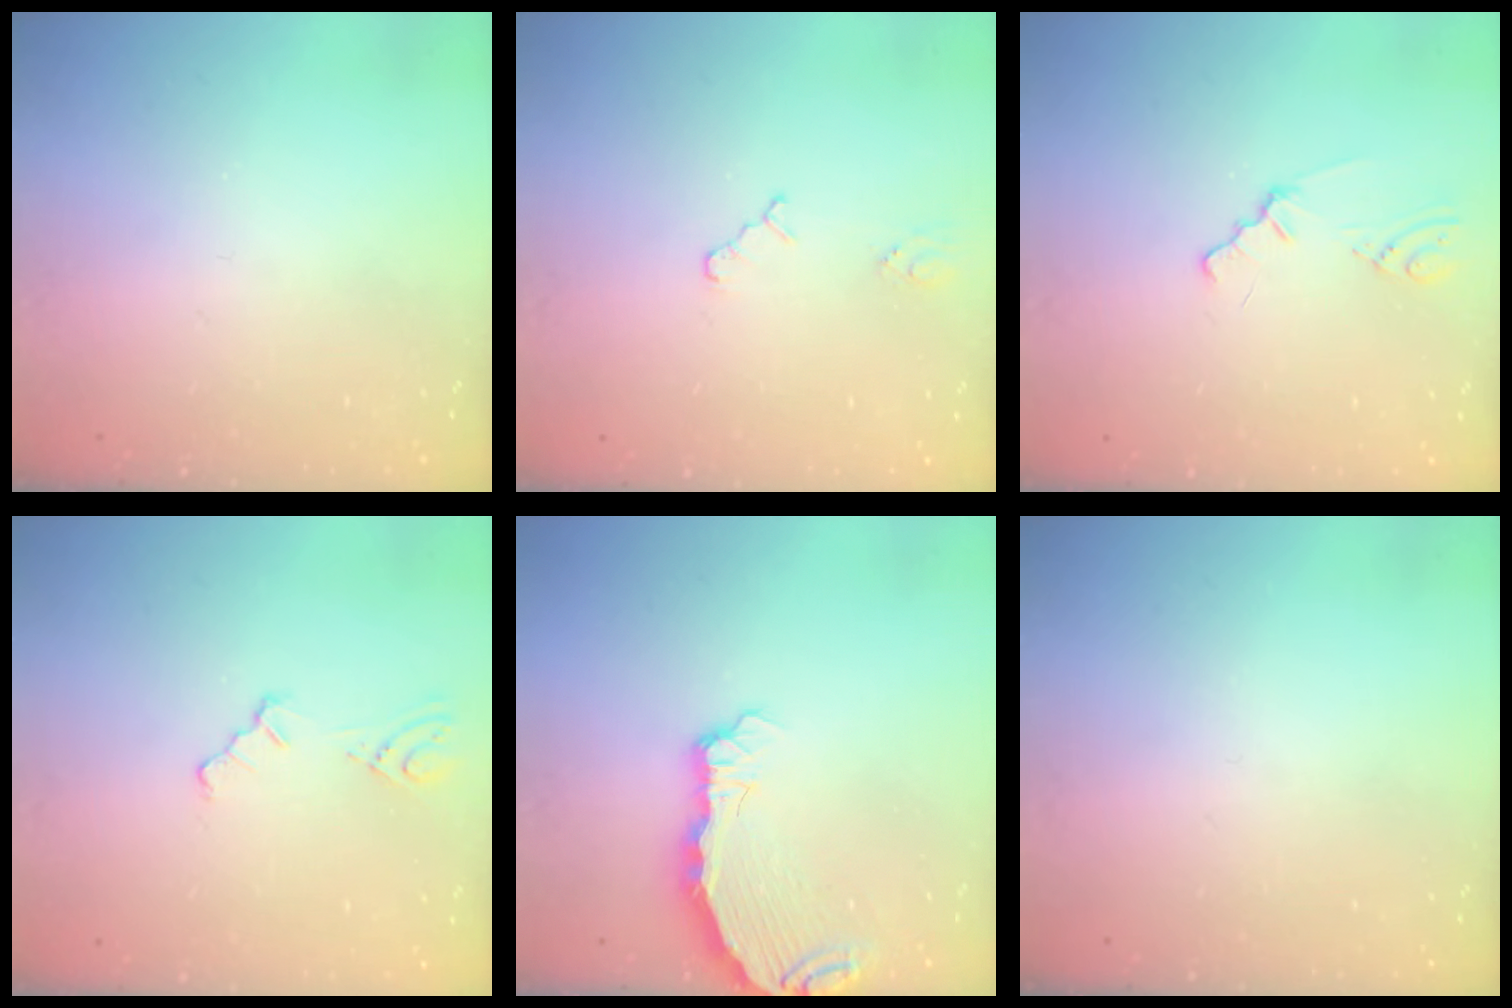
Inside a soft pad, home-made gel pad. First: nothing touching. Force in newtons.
{"total": 2.8, "press": 2.8, "slide": 0.4}
{"total": 0.8, "press": 0.8, "slide": 0.2}
{"total": 3.2, "press": 3.2, "slide": 0.7}
{"total": 5.2, "press": 5.0, "slide": 1.2}
{"total": 0.0}